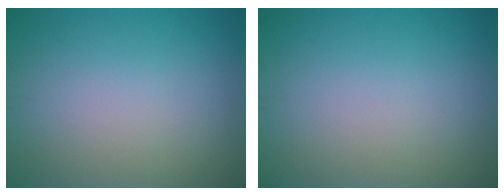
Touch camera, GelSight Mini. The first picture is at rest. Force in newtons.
{"total": 0.0}